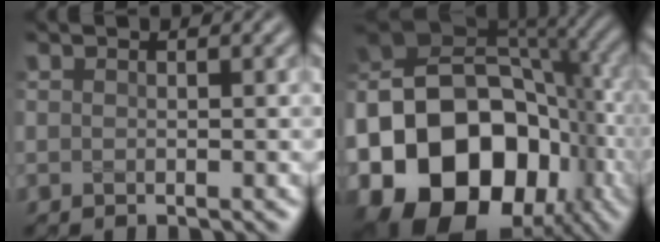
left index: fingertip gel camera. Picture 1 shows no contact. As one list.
[{"total": 22.3, "force": [-9.2, 16.7, 11.5], "torque": [-0.204, -0.035, -0.169]}]